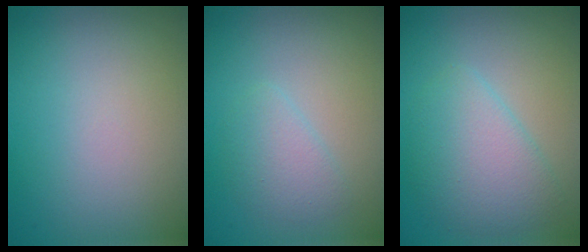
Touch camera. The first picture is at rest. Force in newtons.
{"total": 1.8, "press": 1.8, "slide": 0.1}
{"total": 4.0, "press": 4.0, "slide": 0.2}